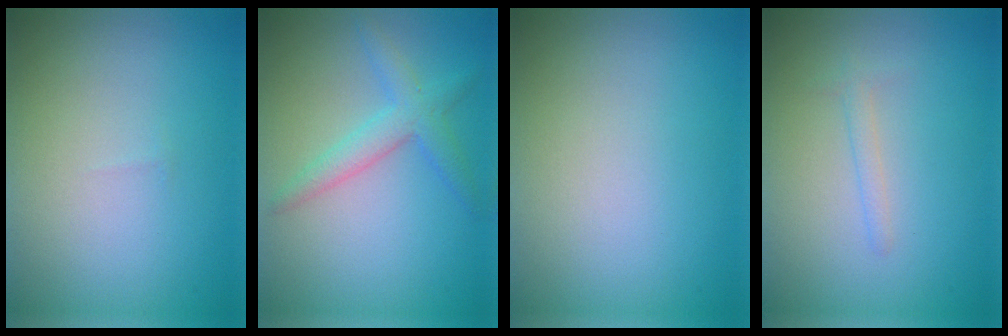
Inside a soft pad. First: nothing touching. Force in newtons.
{"total": 2.1, "press": 2.1, "slide": 0.1}
{"total": 0.0}
{"total": 1.0, "press": 1.0, "slide": 0.0}